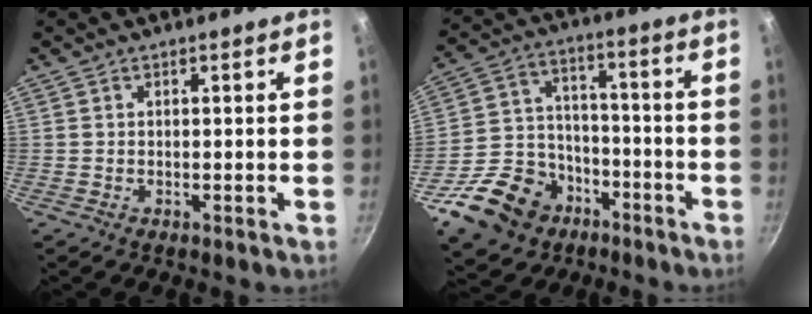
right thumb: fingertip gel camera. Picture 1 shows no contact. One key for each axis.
{"total": 17.6, "fx": -9.3, "fy": 12.7, "fz": 7.8, "tx": -0.120, "ty": 0.063, "tz": -0.148}